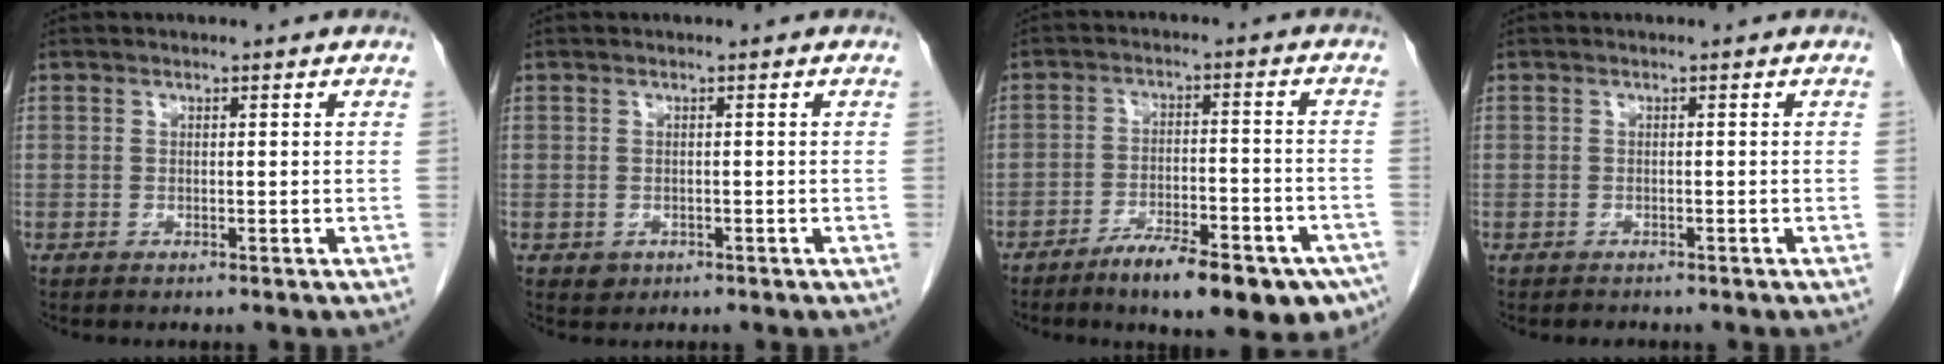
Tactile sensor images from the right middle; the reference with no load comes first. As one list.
[{"total": 1.2, "force": [-0.5, 1.0, 0.3], "torque": [-0.004, 0.003, -0.002]}, {"total": 13.9, "force": [-9.5, 3.9, 9.4], "torque": [-0.098, 0.007, -0.137]}, {"total": 1.1, "force": [-1.0, 0.4, 0.1], "torque": [-0.011, -0.004, -0.014]}]